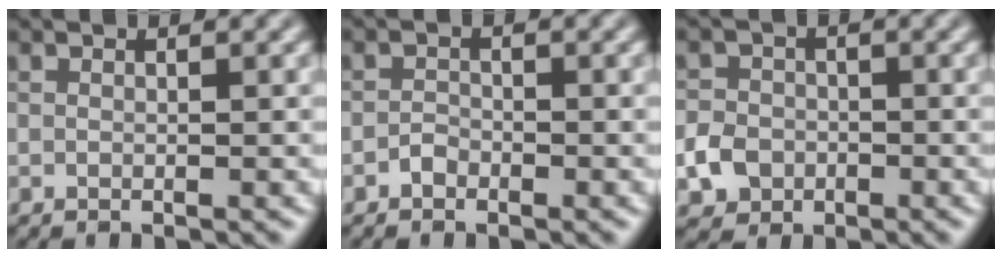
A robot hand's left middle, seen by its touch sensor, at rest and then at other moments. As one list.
[{"total": 0.9, "force": [-0.6, 0.6, 0.2], "torque": [-0.006, 0.004, -0.014]}, {"total": 2.8, "force": [-1.1, 2.4, 0.9], "torque": [-0.016, 0.004, -0.023]}]